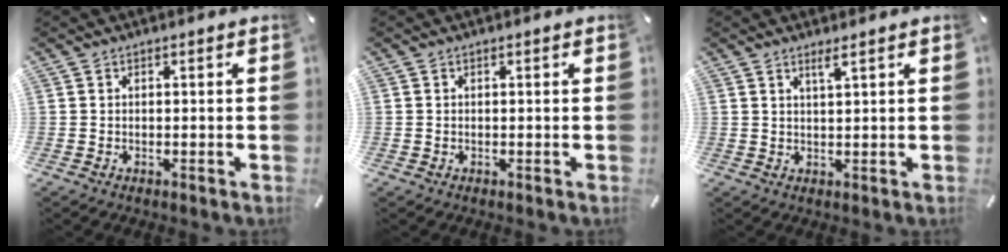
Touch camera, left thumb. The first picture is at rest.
{"total": 0.0}
{"total": 2.2, "force": [1.7, -0.1, 1.4], "torque": [-0.031, -0.003, 0.031]}